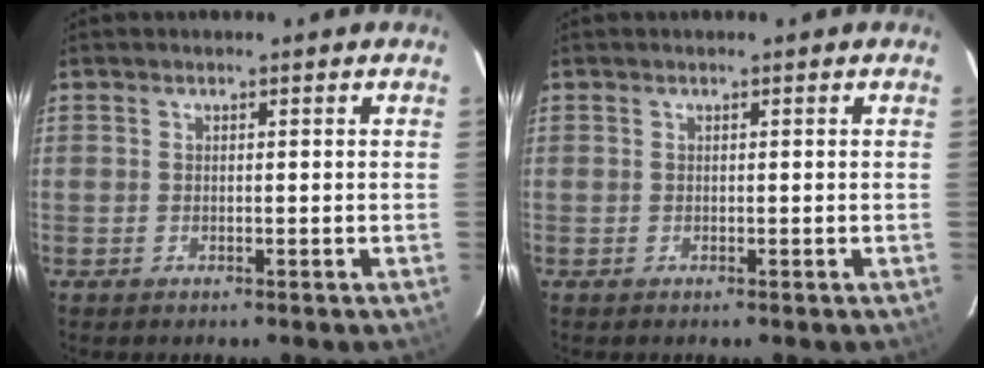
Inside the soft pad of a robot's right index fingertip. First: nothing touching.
{"total": 0.0}